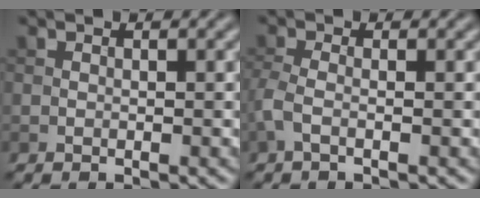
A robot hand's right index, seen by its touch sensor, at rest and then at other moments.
{"total": 2.0, "force": [-0.8, 0.6, 1.7], "torque": [-0.046, -0.002, -0.026]}